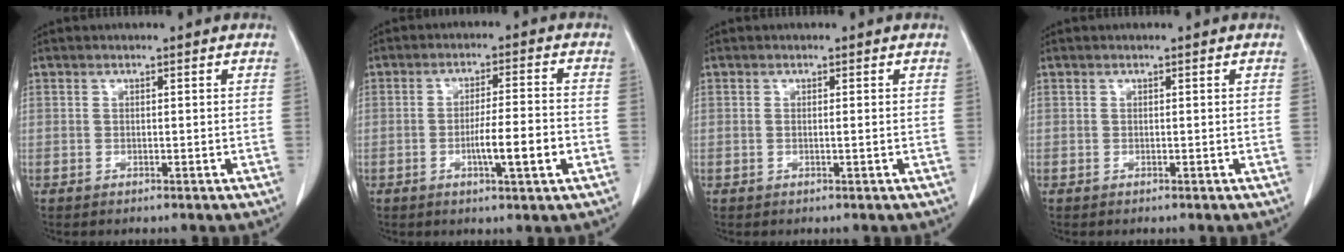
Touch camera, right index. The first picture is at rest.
{"total": 7.7, "force": [-2.4, 0.7, 7.3], "torque": [-0.120, 0.002, -0.037]}
{"total": 1.4, "force": [-0.1, 0.4, 1.4], "torque": [-0.037, 0.007, 0.004]}
{"total": 0.0}